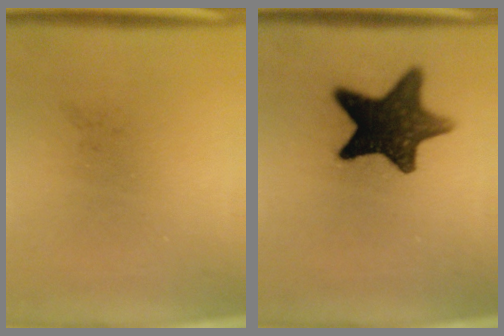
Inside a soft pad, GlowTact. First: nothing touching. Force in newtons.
{"total": 13.1}